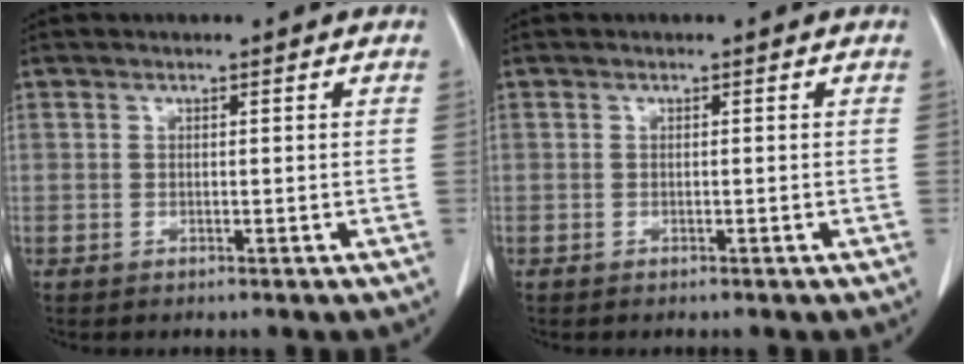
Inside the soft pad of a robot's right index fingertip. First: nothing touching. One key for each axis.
{"total": 0.0}